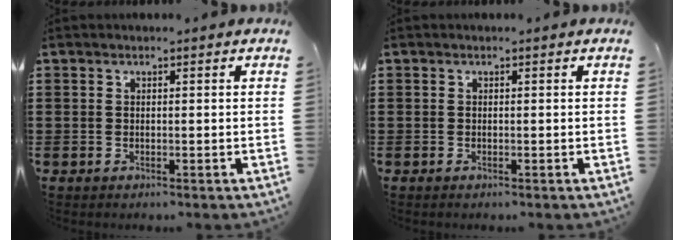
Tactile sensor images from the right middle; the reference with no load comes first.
{"total": 0.0}